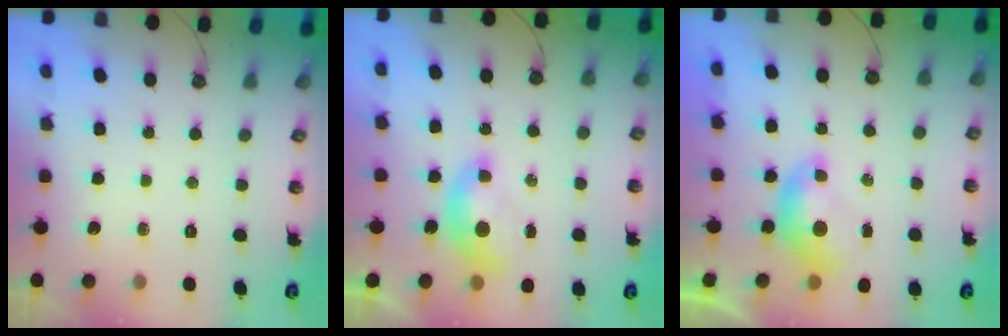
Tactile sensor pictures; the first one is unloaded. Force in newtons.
{"total": 1.5, "press": 1.3, "slide": 0.7}
{"total": 0.0}